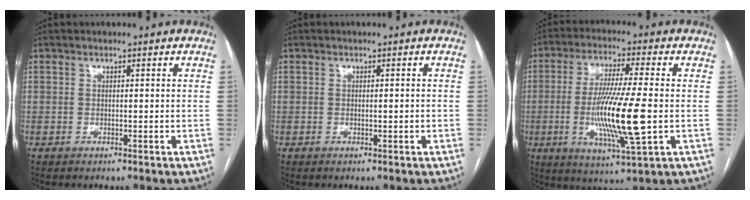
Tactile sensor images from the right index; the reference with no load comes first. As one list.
[{"total": 0.6, "force": [-0.1, 0.0, 0.6], "torque": [-0.011, 0.000, 0.002]}, {"total": 14.2, "force": [-2.0, 0.5, 14.0], "torque": [-0.273, -0.020, -0.037]}]